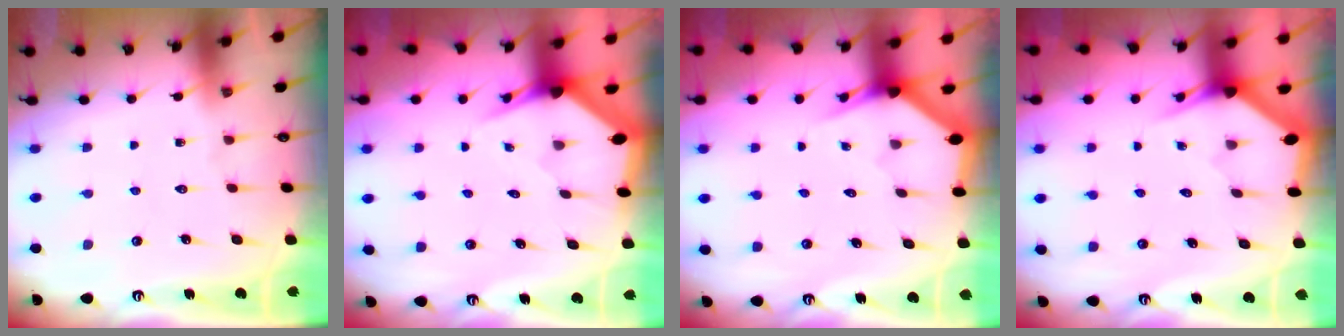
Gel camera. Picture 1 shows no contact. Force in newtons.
{"total": 3.4, "press": 3.4, "slide": 0.2}
{"total": 2.6, "press": 2.6, "slide": 0.1}
{"total": 3.0, "press": 3.0, "slide": 0.0}